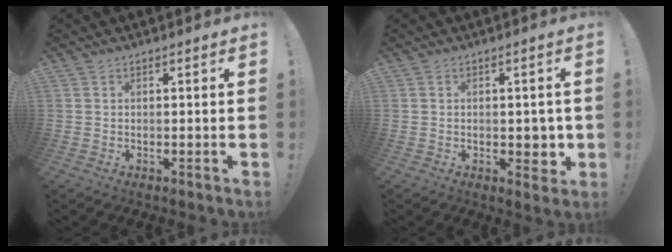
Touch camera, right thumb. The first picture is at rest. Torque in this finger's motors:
{"motor_torque": [0.63, 0.67, 0.49, 0.06, 0.03]}